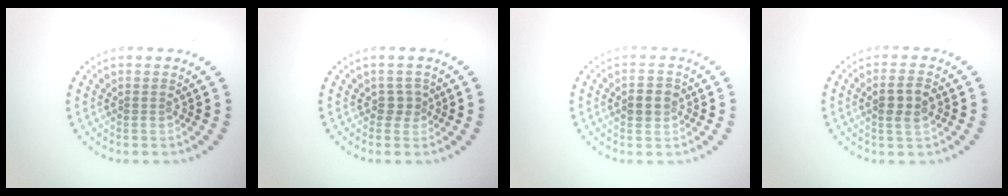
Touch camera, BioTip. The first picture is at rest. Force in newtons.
{"total": 1.5, "press": 1.0, "slide": 1.0}
{"total": 2.1, "press": 2.1, "slide": 0.0}
{"total": 2.4, "press": 2.3, "slide": 0.6}